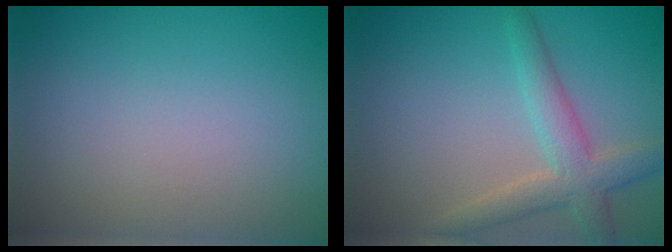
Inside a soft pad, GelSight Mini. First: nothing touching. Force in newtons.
{"total": 3.8, "press": 3.8, "slide": 0.2}